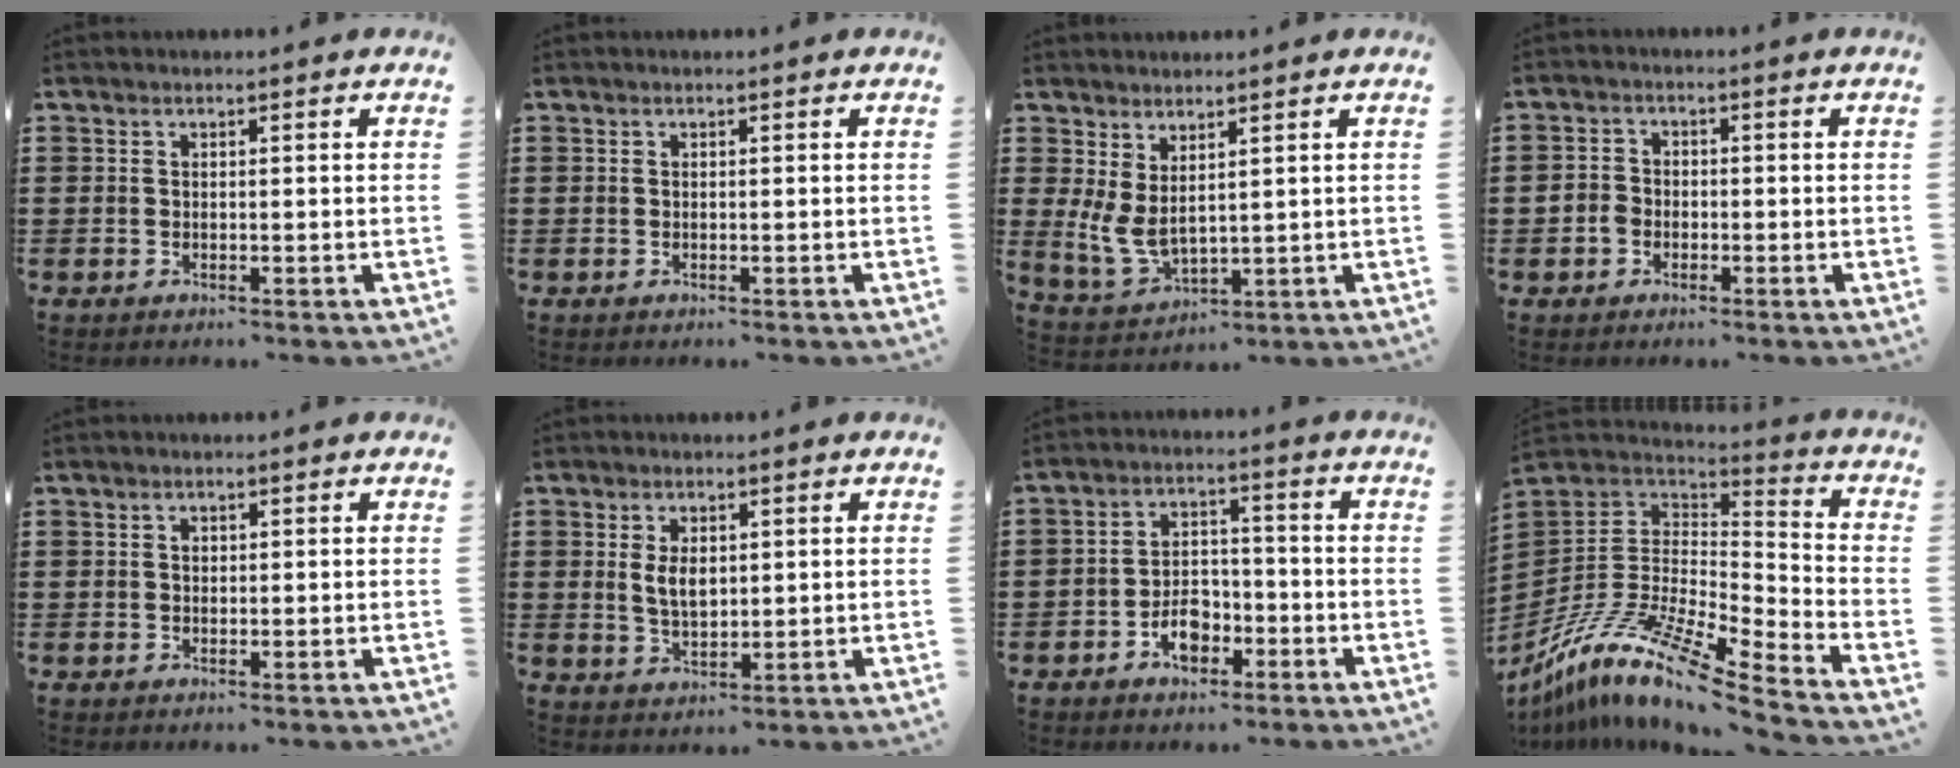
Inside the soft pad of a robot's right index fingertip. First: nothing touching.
{"total": 0.0}
{"total": 4.7, "force": [1.4, 2.4, 3.8], "torque": [-0.105, -0.013, 0.023]}
{"total": 2.4, "force": [-1.1, 1.9, 0.8], "torque": [-0.028, 0.003, -0.025]}
{"total": 0.7, "force": [0.3, 0.5, 0.3], "torque": [-0.006, 0.003, 0.006]}
{"total": 4.1, "force": [0.8, 2.3, 3.3], "torque": [-0.068, 0.008, 0.013]}
{"total": 5.3, "force": [-2.8, 3.4, 3.0], "torque": [-0.043, 0.007, -0.051]}
{"total": 13.3, "force": [-9.4, 2.7, 9.0], "torque": [-0.197, 0.007, -0.185]}